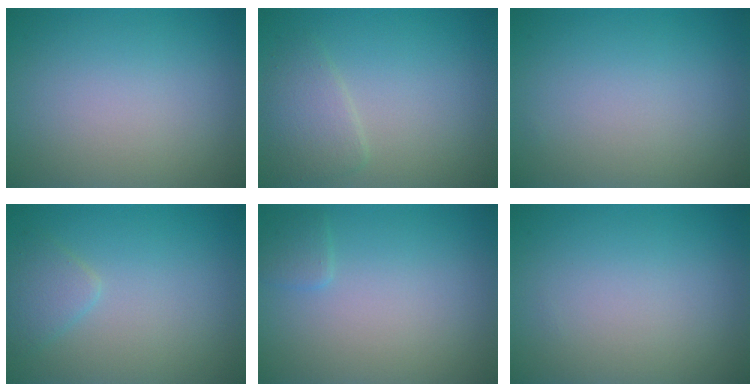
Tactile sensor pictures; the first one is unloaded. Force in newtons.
{"total": 2.4, "press": 2.4, "slide": 0.0}
{"total": 0.0}
{"total": 1.7, "press": 1.7, "slide": 0.1}
{"total": 0.9, "press": 0.9, "slide": 0.1}
{"total": 0.0}